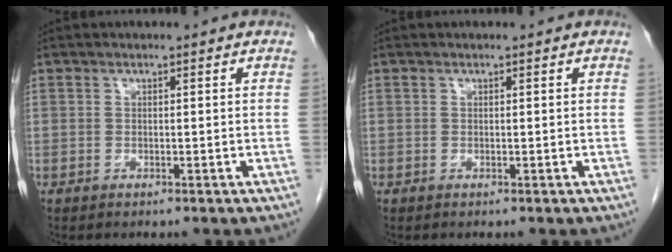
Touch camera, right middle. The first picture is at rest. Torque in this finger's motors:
{"motor_torque": [0.01, -0.01, 0.01, 0.00]}